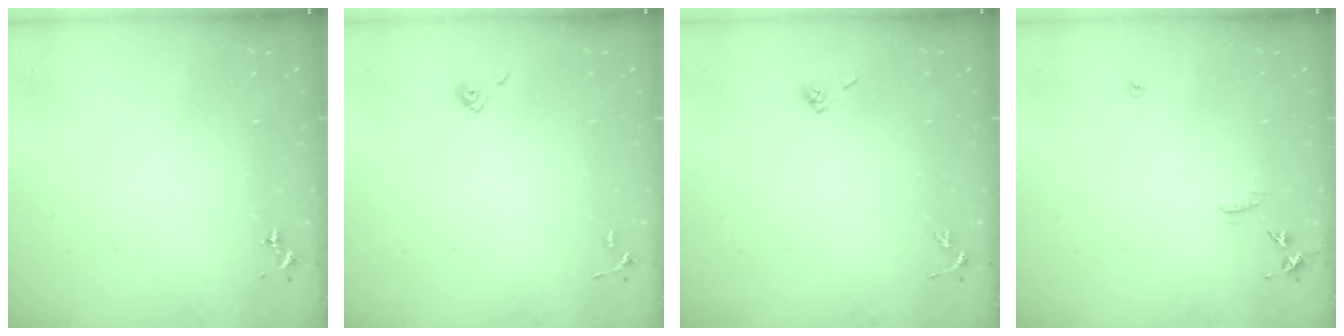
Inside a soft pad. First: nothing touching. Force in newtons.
{"total": 3.3, "press": 3.3, "slide": 0.4}
{"total": 3.9, "press": 3.5, "slide": 1.7}
{"total": 7.5, "press": 7.5, "slide": 0.6}